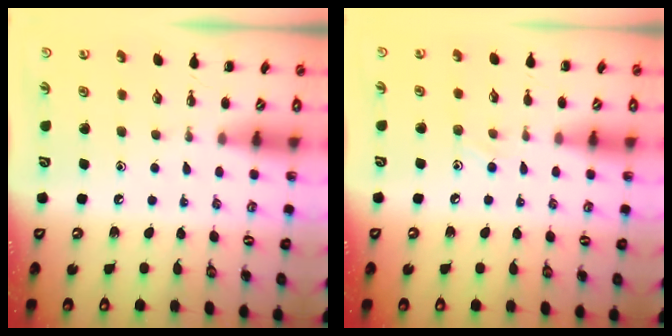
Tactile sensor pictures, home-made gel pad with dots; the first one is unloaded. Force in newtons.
{"total": 5.1, "press": 4.8, "slide": 1.6}